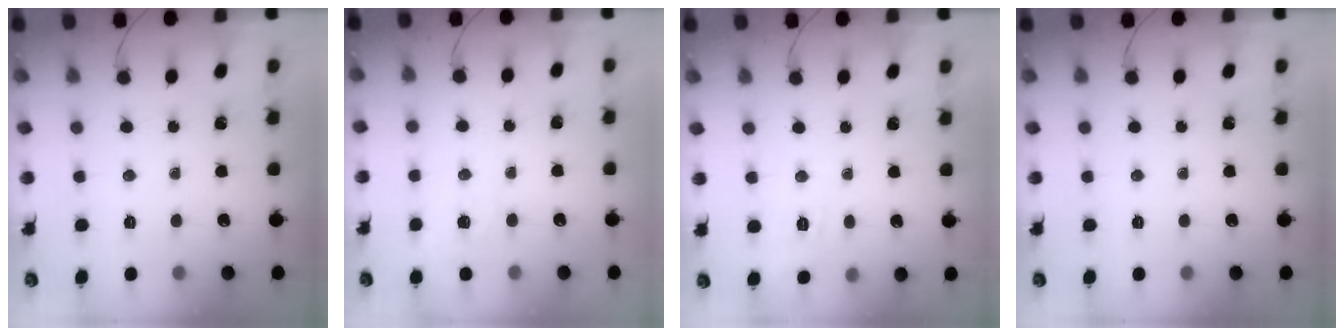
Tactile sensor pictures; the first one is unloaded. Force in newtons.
{"total": 3.8, "press": 3.4, "slide": 1.6}
{"total": 2.4, "press": 1.1, "slide": 2.1}
{"total": 0.0}